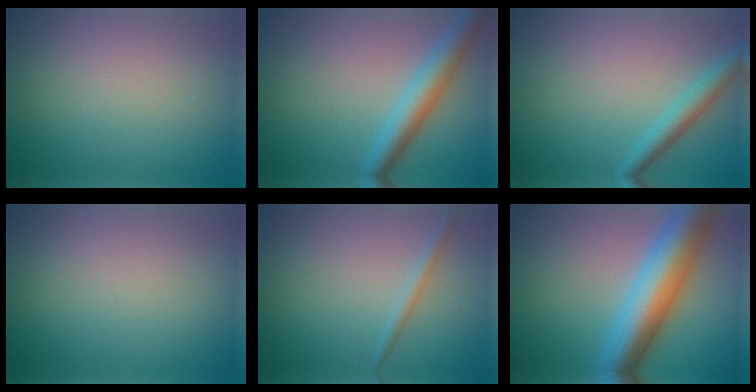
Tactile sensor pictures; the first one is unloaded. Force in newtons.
{"total": 4.6, "press": 4.6, "slide": 0.2}
{"total": 2.6, "press": 2.6, "slide": 0.1}
{"total": 0.0}
{"total": 1.2, "press": 1.2, "slide": 0.1}
{"total": 9.8, "press": 9.8, "slide": 0.3}